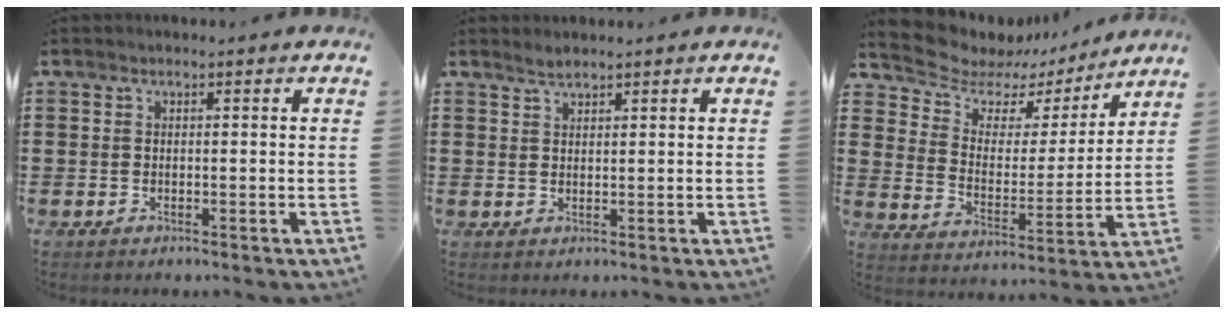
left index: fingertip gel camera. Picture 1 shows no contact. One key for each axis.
{"total": 1.4, "fx": 1.3, "fy": 0.2, "fz": 0.6, "tx": -0.014, "ty": 0.001, "tz": 0.024}
{"total": 6.8, "fx": 5.6, "fy": 3.7, "fz": 1.2, "tx": -0.064, "ty": -0.030, "tz": 0.098}